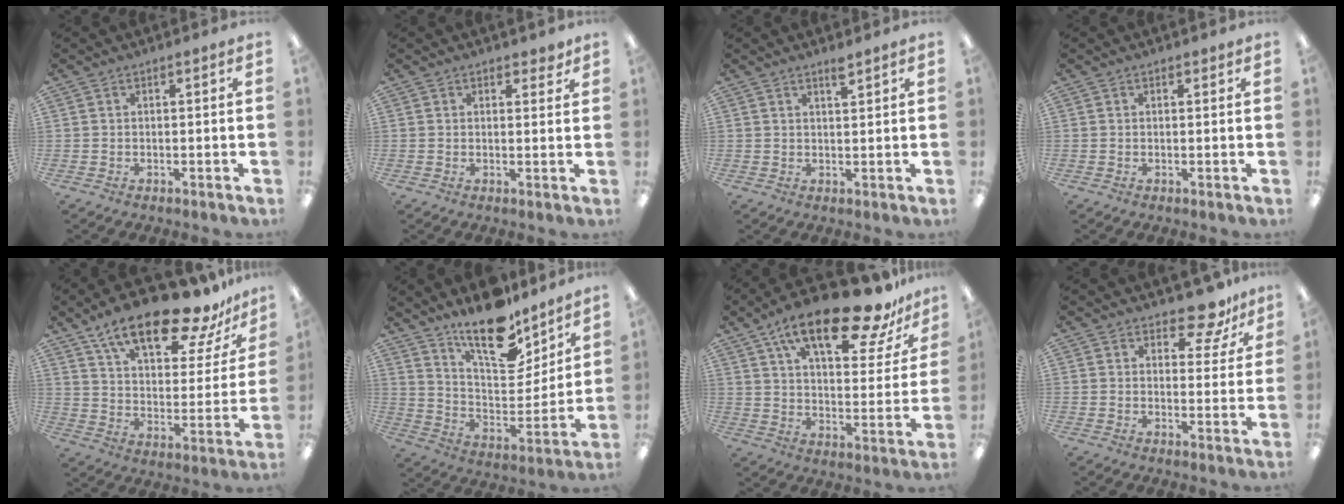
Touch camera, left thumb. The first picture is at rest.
{"total": 1.9, "force": [1.5, 1.0, 0.5], "torque": [0.006, -0.005, 0.025]}
{"total": 2.1, "force": [1.8, 0.1, 1.0], "torque": [-0.016, -0.006, 0.031]}
{"total": 0.6, "force": [0.4, 0.4, 0.1], "torque": [0.006, -0.001, 0.005]}
{"total": 20.4, "force": [15.2, 6.8, 11.7], "torque": [-0.195, -0.092, 0.259]}
{"total": 17.5, "force": [14.5, 6.1, 7.7], "torque": [-0.130, -0.107, 0.252]}
{"total": 21.9, "force": [14.8, 7.5, 14.3], "torque": [-0.226, -0.084, 0.244]}
{"total": 8.4, "force": [6.6, 3.6, 3.7], "torque": [-0.037, -0.043, 0.114]}